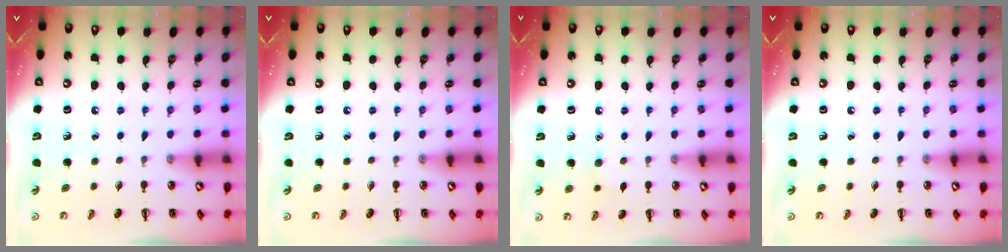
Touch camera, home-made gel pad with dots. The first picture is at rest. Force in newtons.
{"total": 0.0}
{"total": 4.7, "press": 4.5, "slide": 1.2}
{"total": 0.0}